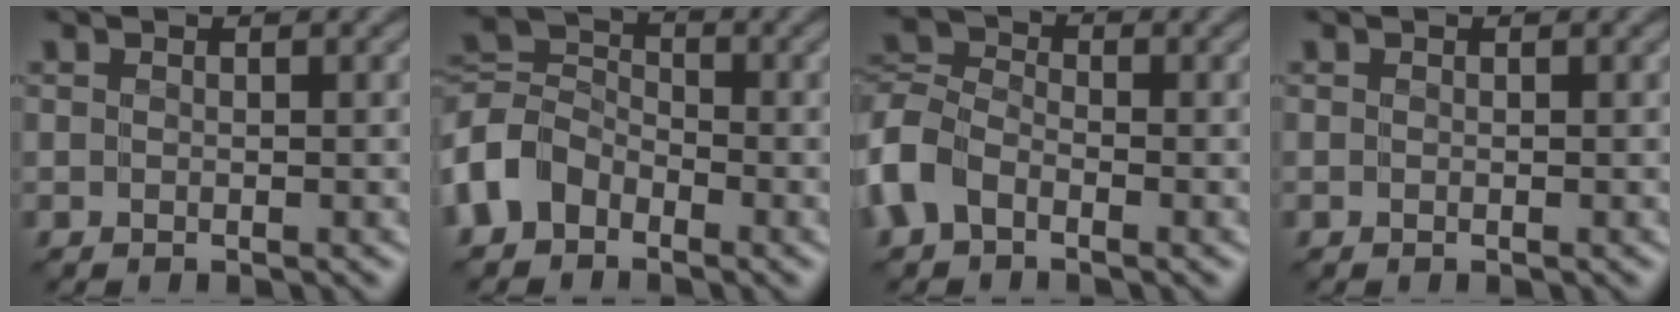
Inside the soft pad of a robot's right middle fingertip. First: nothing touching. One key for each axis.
{"total": 4.8, "fx": -2.4, "fy": 3.5, "fz": 2.2, "tx": -0.052, "ty": 0.008, "tz": -0.067}
{"total": 4.3, "fx": -2.1, "fy": 2.9, "fz": 2.4, "tx": -0.056, "ty": 0.010, "tz": -0.060}
{"total": 0.0}